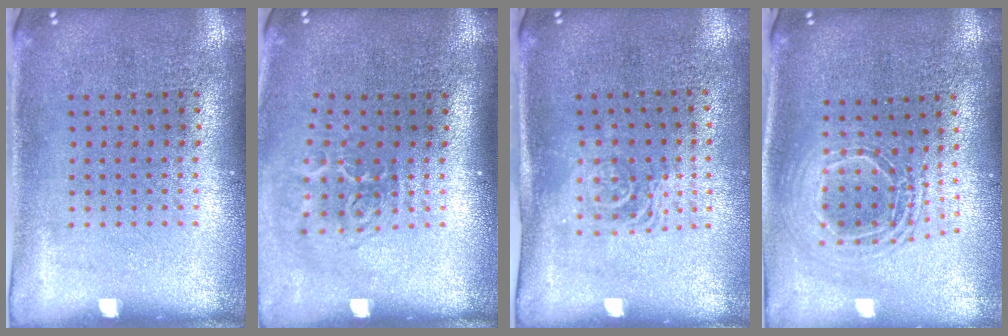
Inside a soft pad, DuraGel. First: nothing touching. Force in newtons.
{"total": 2.0, "press": 1.3, "slide": 1.5}
{"total": 1.6, "press": 1.3, "slide": 0.9}
{"total": 2.0, "press": 1.5, "slide": 1.3}